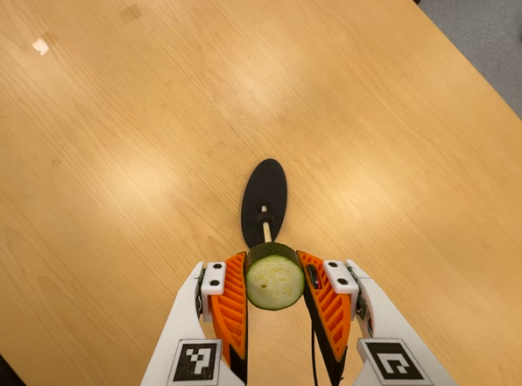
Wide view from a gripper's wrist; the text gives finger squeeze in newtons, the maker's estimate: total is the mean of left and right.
{"total": 10.8, "left": 9.9, "right": 11.7}